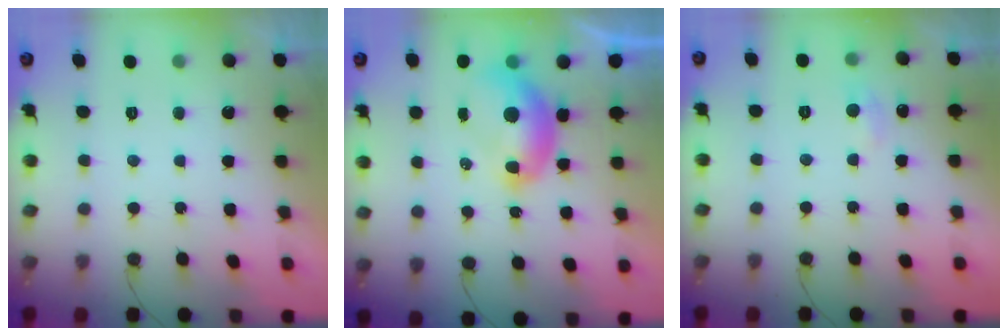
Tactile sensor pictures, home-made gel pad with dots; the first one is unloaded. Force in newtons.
{"total": 8.5, "press": 8.4, "slide": 1.0}
{"total": 5.9, "press": 5.9, "slide": 0.9}